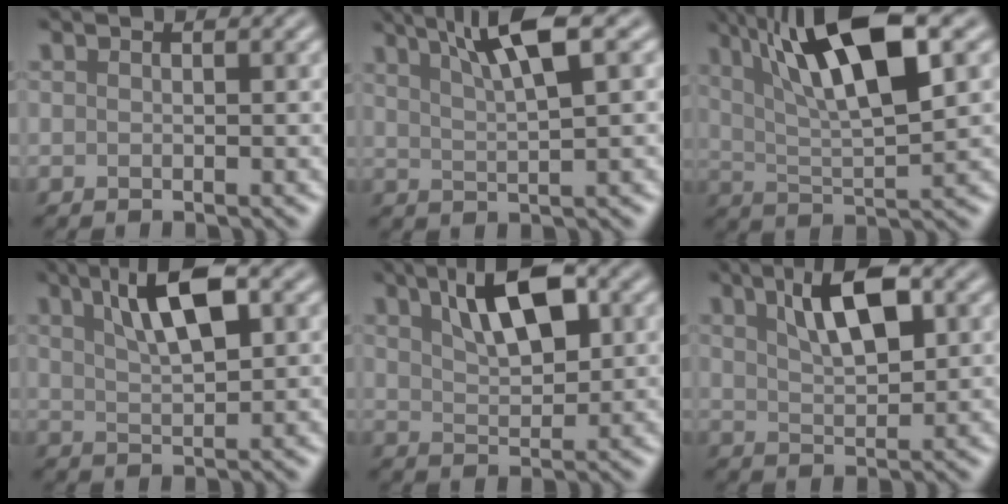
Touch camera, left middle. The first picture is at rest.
{"total": 5.7, "force": [2.8, 0.9, 4.9], "torque": [-0.081, 0.015, 0.055]}
{"total": 10.0, "force": [4.1, 2.6, 8.7], "torque": [-0.153, 0.013, 0.075]}
{"total": 5.8, "force": [2.3, 1.7, 5.1], "torque": [-0.094, 0.010, 0.044]}
{"total": 6.0, "force": [2.5, 2.3, 4.9], "torque": [-0.090, 0.013, 0.045]}
{"total": 5.5, "force": [2.2, 1.8, 4.7], "torque": [-0.088, 0.009, 0.041]}